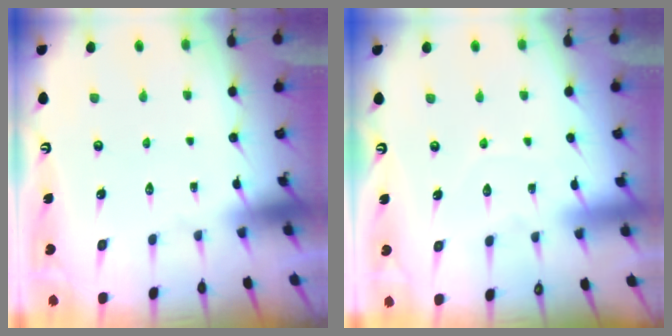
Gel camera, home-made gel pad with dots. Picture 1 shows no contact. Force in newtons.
{"total": 4.4, "press": 4.3, "slide": 0.3}